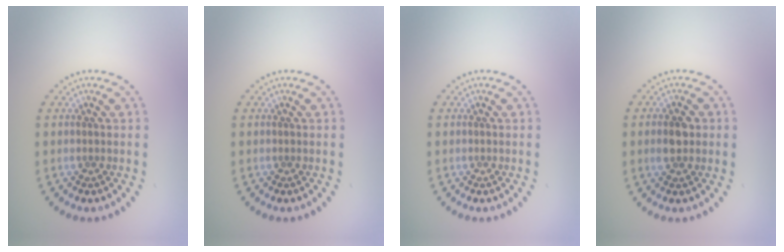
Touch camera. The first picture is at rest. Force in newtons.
{"total": 0.0}
{"total": 0.0}
{"total": 2.4, "press": 2.4, "slide": 0.1}